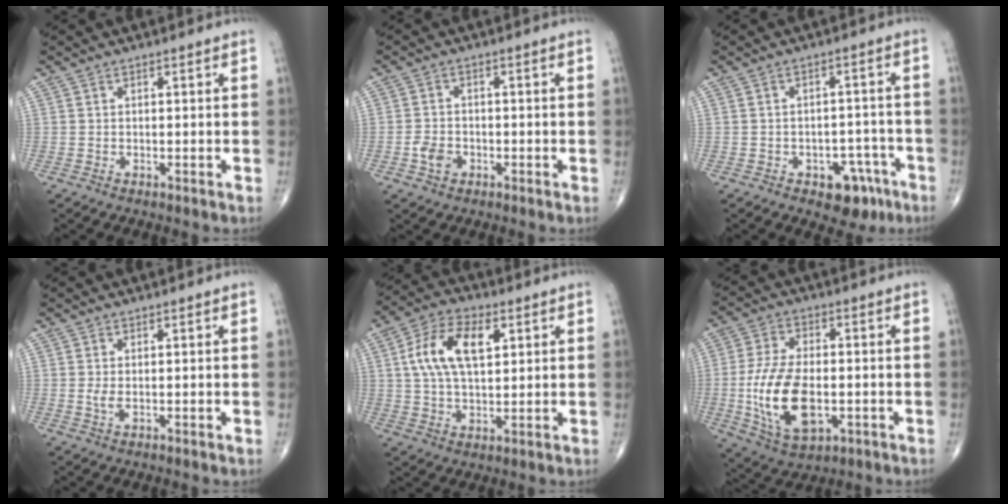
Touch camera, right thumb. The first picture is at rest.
{"total": 3.5, "force": [-1.4, 2.6, 1.9], "torque": [-0.030, 0.009, -0.025]}
{"total": 7.7, "force": [-4.2, 4.8, 4.3], "torque": [-0.024, 0.034, -0.049]}
{"total": 1.5, "force": [0.1, 0.5, 1.4], "torque": [-0.034, -0.005, 0.006]}
{"total": 12.5, "force": [3.4, 6.7, 10.0], "torque": [-0.181, 0.007, 0.061]}
{"total": 15.3, "force": [-2.6, 8.1, 12.8], "torque": [-0.251, -0.002, -0.036]}